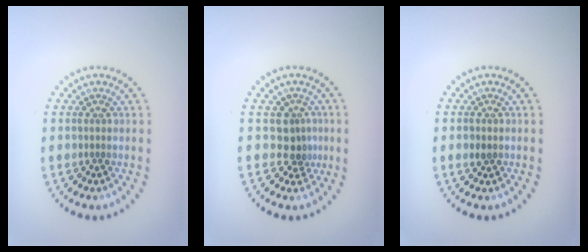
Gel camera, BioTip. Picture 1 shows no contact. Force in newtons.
{"total": 2.4, "press": 1.8, "slide": 1.6}
{"total": 1.2, "press": 1.2, "slide": 0.3}